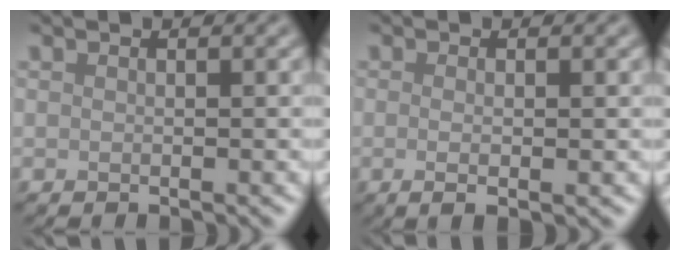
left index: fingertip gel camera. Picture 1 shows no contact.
{"total": 2.0, "force": [-0.2, 0.5, 2.0], "torque": [-0.034, -0.008, -0.005]}